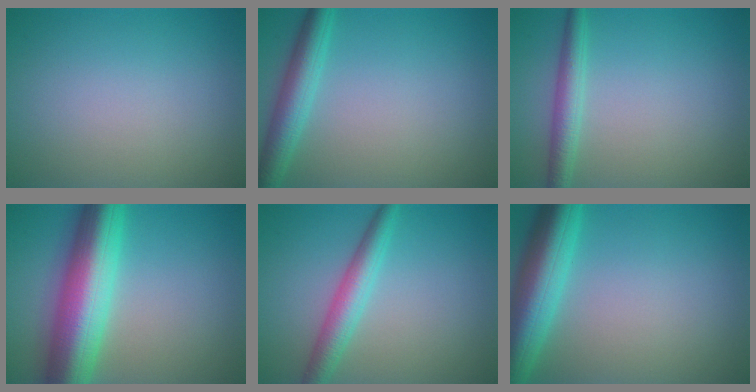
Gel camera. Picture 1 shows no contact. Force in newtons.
{"total": 3.8, "press": 3.8, "slide": 0.2}
{"total": 2.6, "press": 2.6, "slide": 0.1}
{"total": 10.8, "press": 10.8, "slide": 0.2}
{"total": 3.6, "press": 3.6, "slide": 0.1}
{"total": 7.9, "press": 7.9, "slide": 0.4}